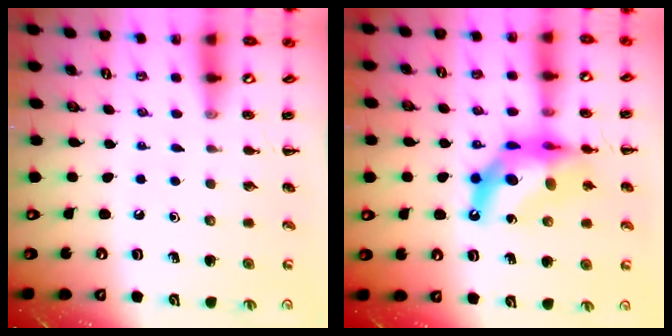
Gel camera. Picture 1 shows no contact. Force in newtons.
{"total": 15.1, "press": 14.6, "slide": 3.8}